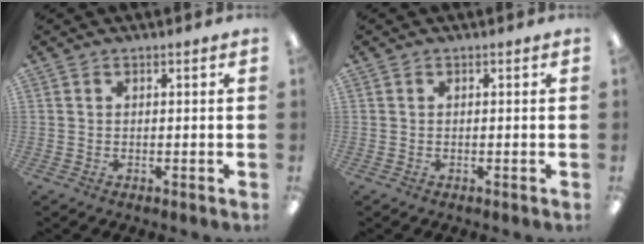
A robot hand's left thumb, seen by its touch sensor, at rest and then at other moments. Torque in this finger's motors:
{"motor_torque": [-0.07, -0.09, 0.06, 0.00, 0.00]}